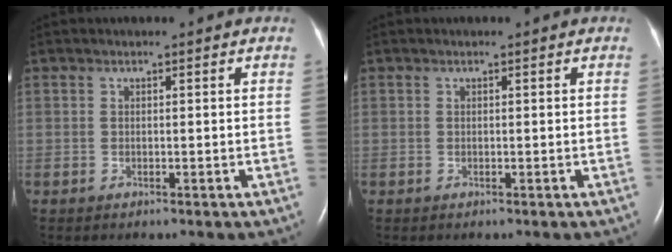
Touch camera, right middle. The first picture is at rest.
{"total": 0.0}